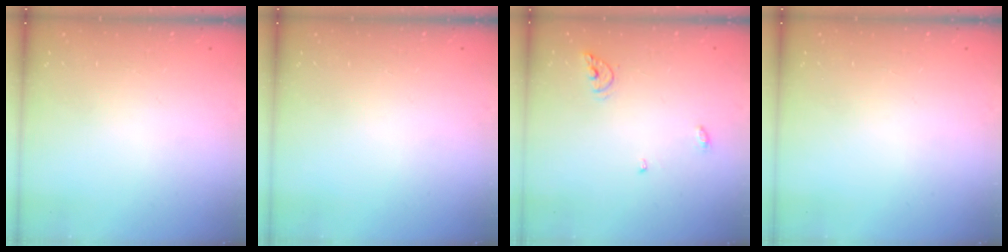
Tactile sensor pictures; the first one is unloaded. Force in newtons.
{"total": 0.0}
{"total": 5.8, "press": 5.8, "slide": 0.4}
{"total": 0.0}